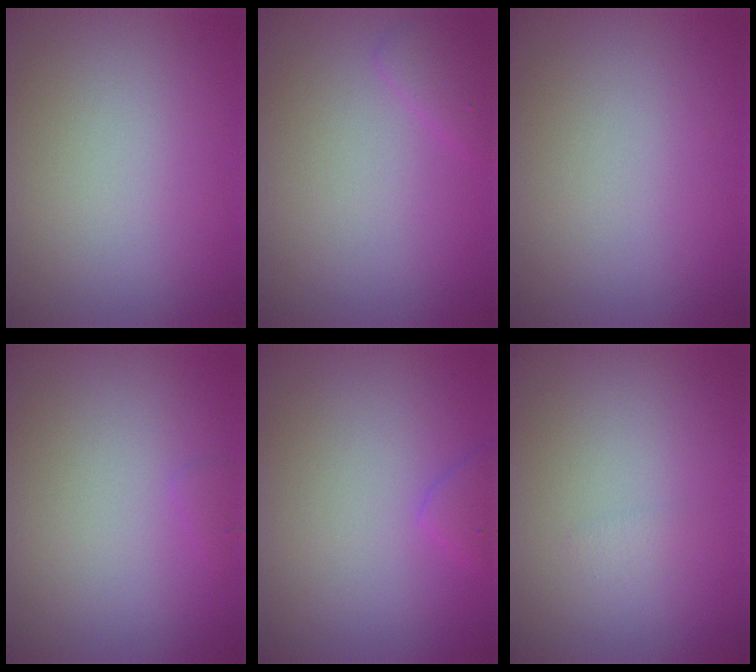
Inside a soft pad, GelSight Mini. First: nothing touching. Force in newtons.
{"total": 1.4, "press": 1.4, "slide": 0.1}
{"total": 0.0}
{"total": 0.6, "press": 0.5, "slide": 0.0}
{"total": 1.4, "press": 1.4, "slide": 0.1}
{"total": 0.5, "press": 0.5, "slide": 0.0}